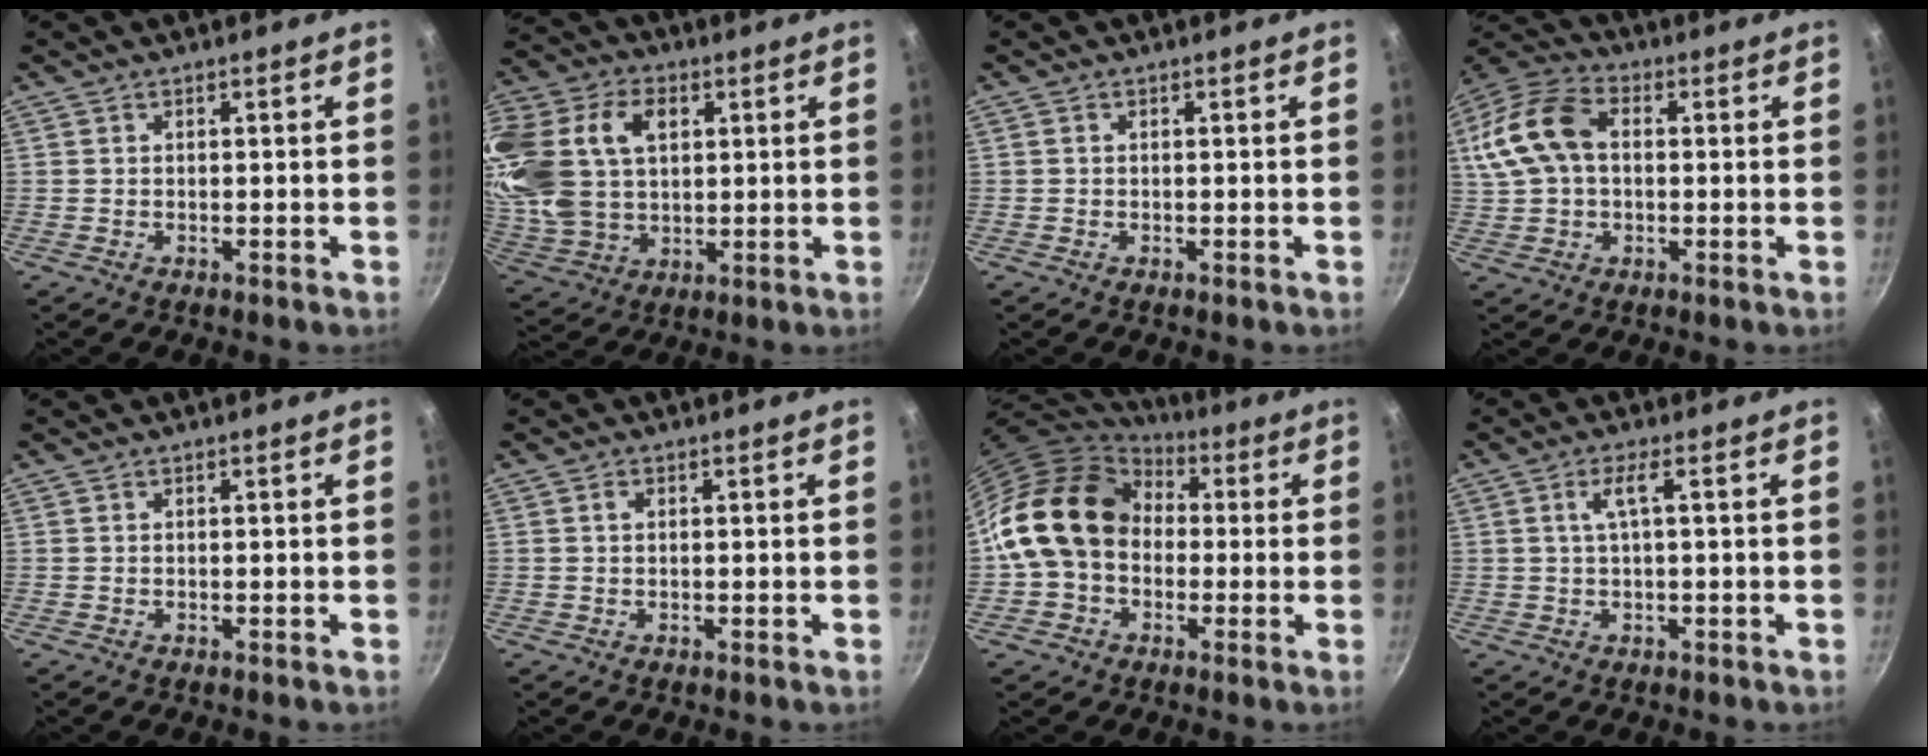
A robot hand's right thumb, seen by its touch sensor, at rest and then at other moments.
{"total": 25.2, "force": [6.8, 17.4, 16.9], "torque": [-0.372, 0.017, 0.133]}
{"total": 0.0}
{"total": 14.5, "force": [1.8, 9.8, 10.6], "torque": [-0.209, 0.030, 0.021]}
{"total": 0.0}
{"total": 1.1, "force": [0.3, 0.8, 0.7], "torque": [-0.010, 0.004, 0.004]}
{"total": 17.4, "force": [1.3, 13.9, 10.4], "torque": [-0.161, 0.042, 0.013]}
{"total": 3.3, "force": [0.5, 0.5, 3.2], "torque": [-0.067, 0.008, 0.014]}